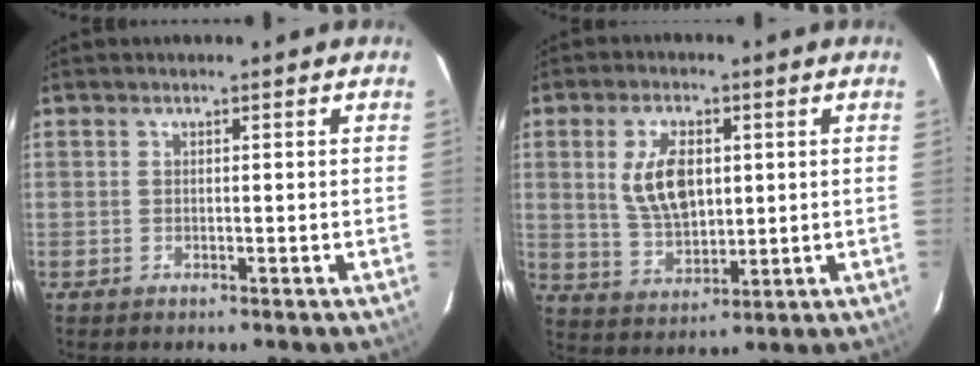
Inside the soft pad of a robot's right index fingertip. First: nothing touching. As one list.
[{"total": 9.7, "force": [2.0, 5.4, 7.8], "torque": [-0.155, 0.003, 0.048]}]